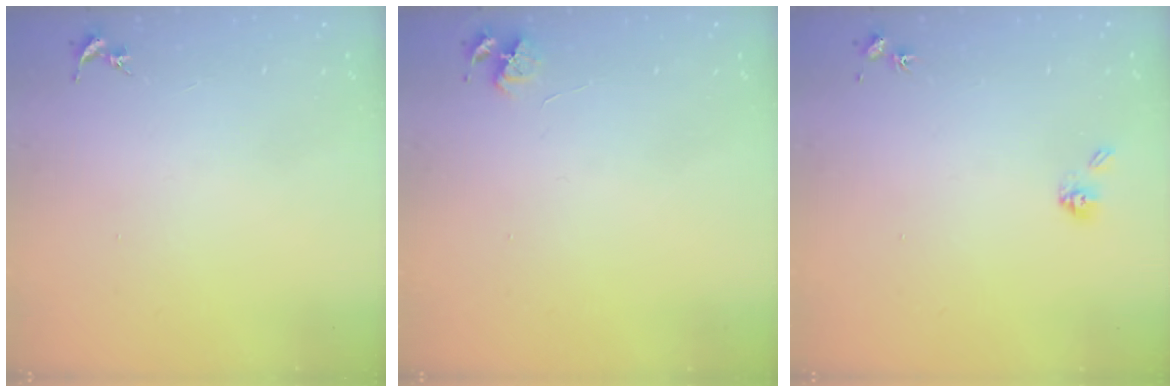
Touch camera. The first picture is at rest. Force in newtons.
{"total": 4.5, "press": 4.4, "slide": 0.6}
{"total": 5.0, "press": 4.6, "slide": 1.7}